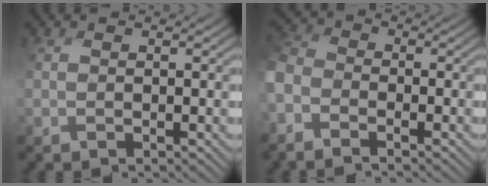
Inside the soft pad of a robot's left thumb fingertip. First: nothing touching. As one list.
[{"total": 5.2, "force": [-3.4, 3.3, 2.0], "torque": [-0.074, -0.005, -0.091]}]